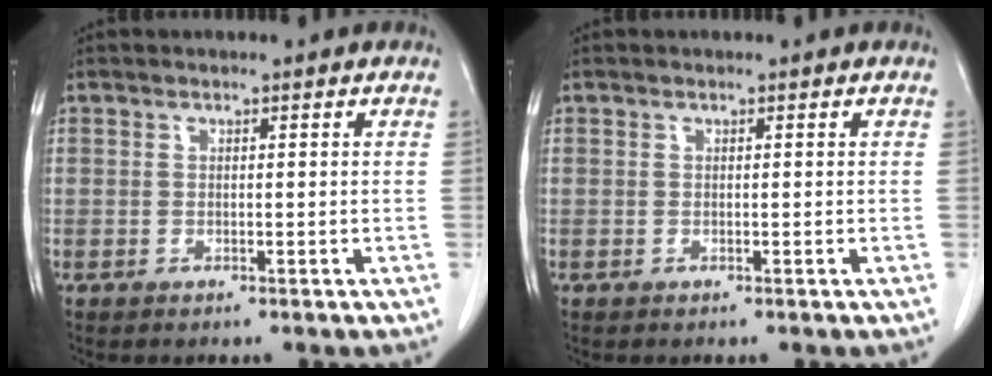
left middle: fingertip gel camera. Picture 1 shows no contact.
{"total": 0.0}